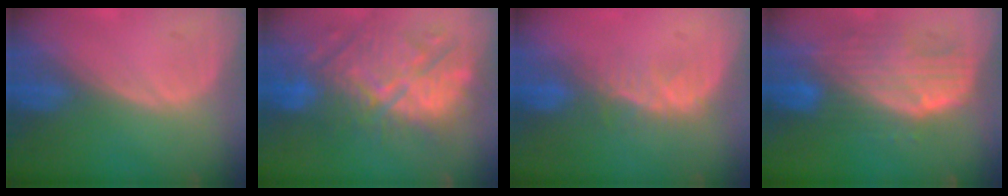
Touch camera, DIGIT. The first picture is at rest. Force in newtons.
{"total": 12.1, "press": 11.6, "slide": 3.2}
{"total": 3.7, "press": 3.3, "slide": 1.6}
{"total": 10.2, "press": 8.9, "slide": 5.1}